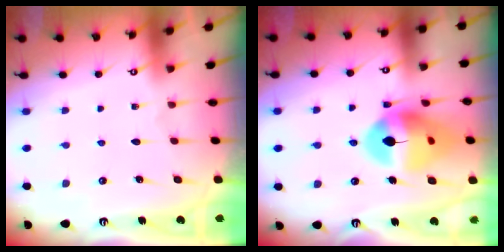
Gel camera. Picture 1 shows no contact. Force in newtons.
{"total": 16.7, "press": 16.6, "slide": 1.8}